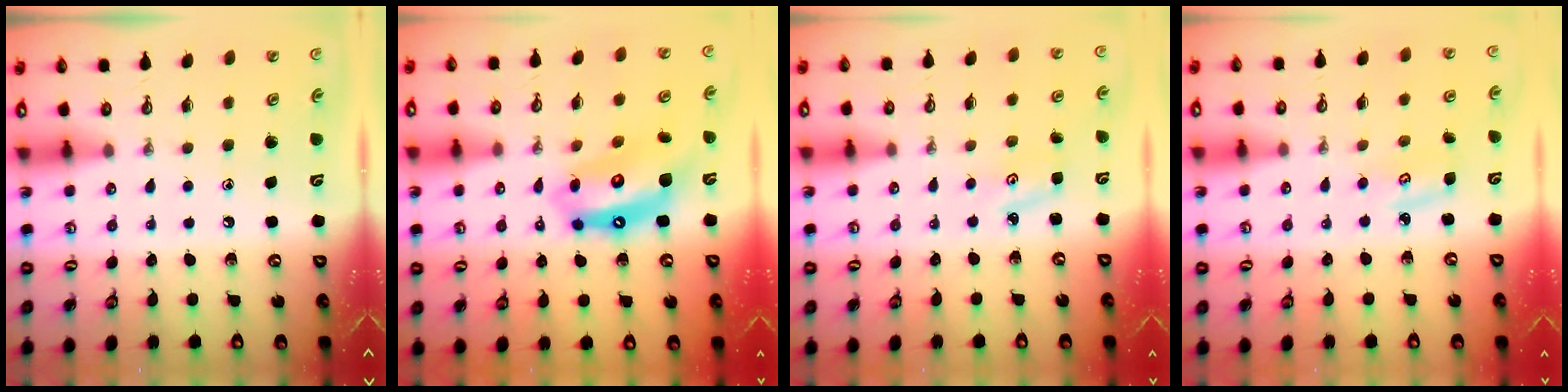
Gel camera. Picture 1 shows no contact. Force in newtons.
{"total": 13.1, "press": 13.0, "slide": 1.5}
{"total": 2.7, "press": 2.6, "slide": 0.4}
{"total": 3.5, "press": 3.5, "slide": 0.4}